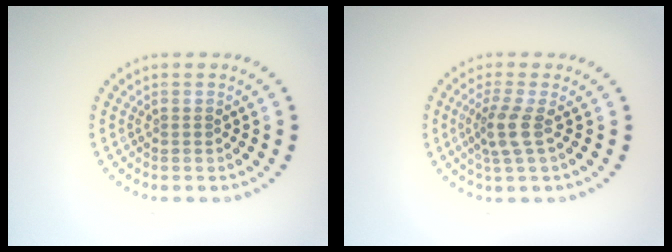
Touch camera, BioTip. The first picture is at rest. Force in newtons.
{"total": 2.6, "press": 2.0, "slide": 1.7}